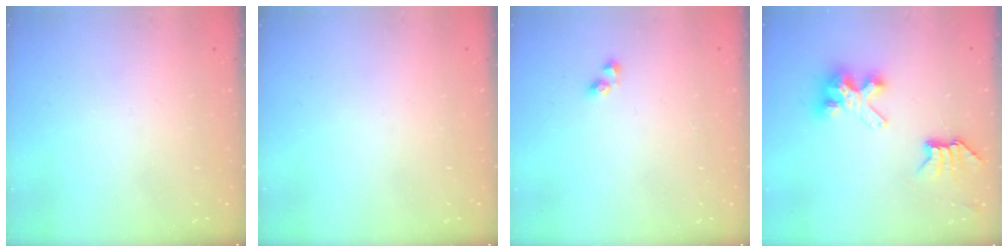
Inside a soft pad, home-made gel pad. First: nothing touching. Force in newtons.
{"total": 0.0}
{"total": 2.9, "press": 2.8, "slide": 0.3}
{"total": 6.8, "press": 6.8, "slide": 0.2}